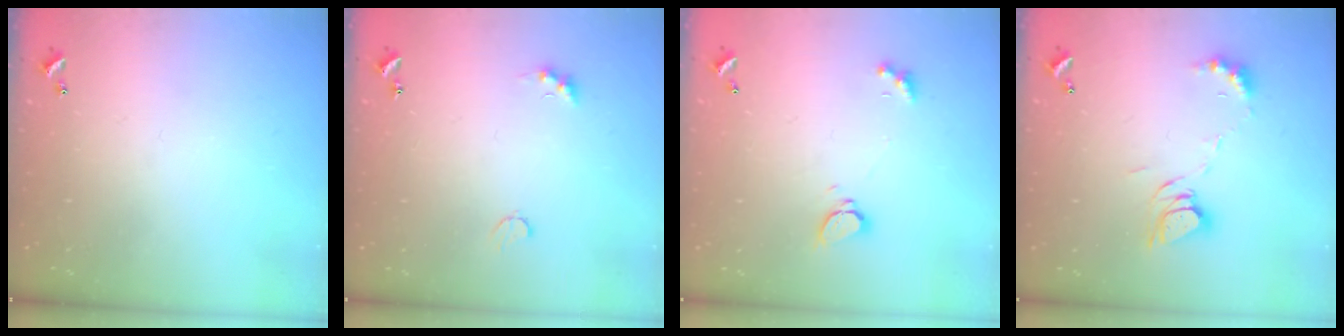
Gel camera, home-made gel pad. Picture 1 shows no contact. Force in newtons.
{"total": 3.5, "press": 3.4, "slide": 0.8}
{"total": 2.2, "press": 2.2, "slide": 0.3}
{"total": 7.2, "press": 7.1, "slide": 0.9}